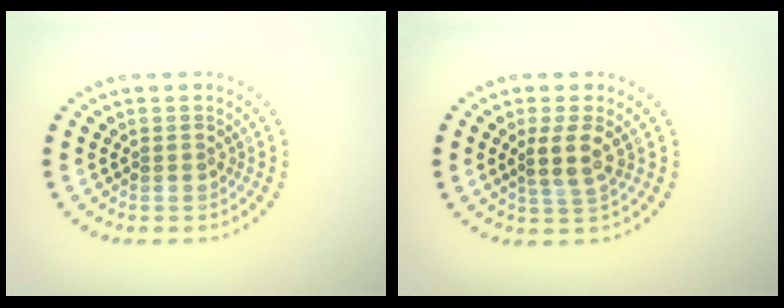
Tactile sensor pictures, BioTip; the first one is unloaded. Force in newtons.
{"total": 2.7, "press": 2.2, "slide": 1.5}